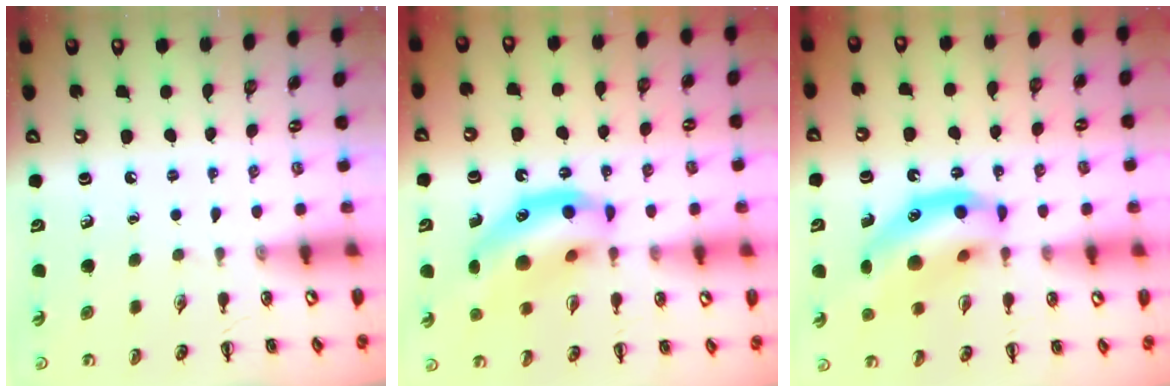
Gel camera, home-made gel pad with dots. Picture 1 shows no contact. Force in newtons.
{"total": 15.9, "press": 15.5, "slide": 3.7}
{"total": 15.9, "press": 15.5, "slide": 3.7}